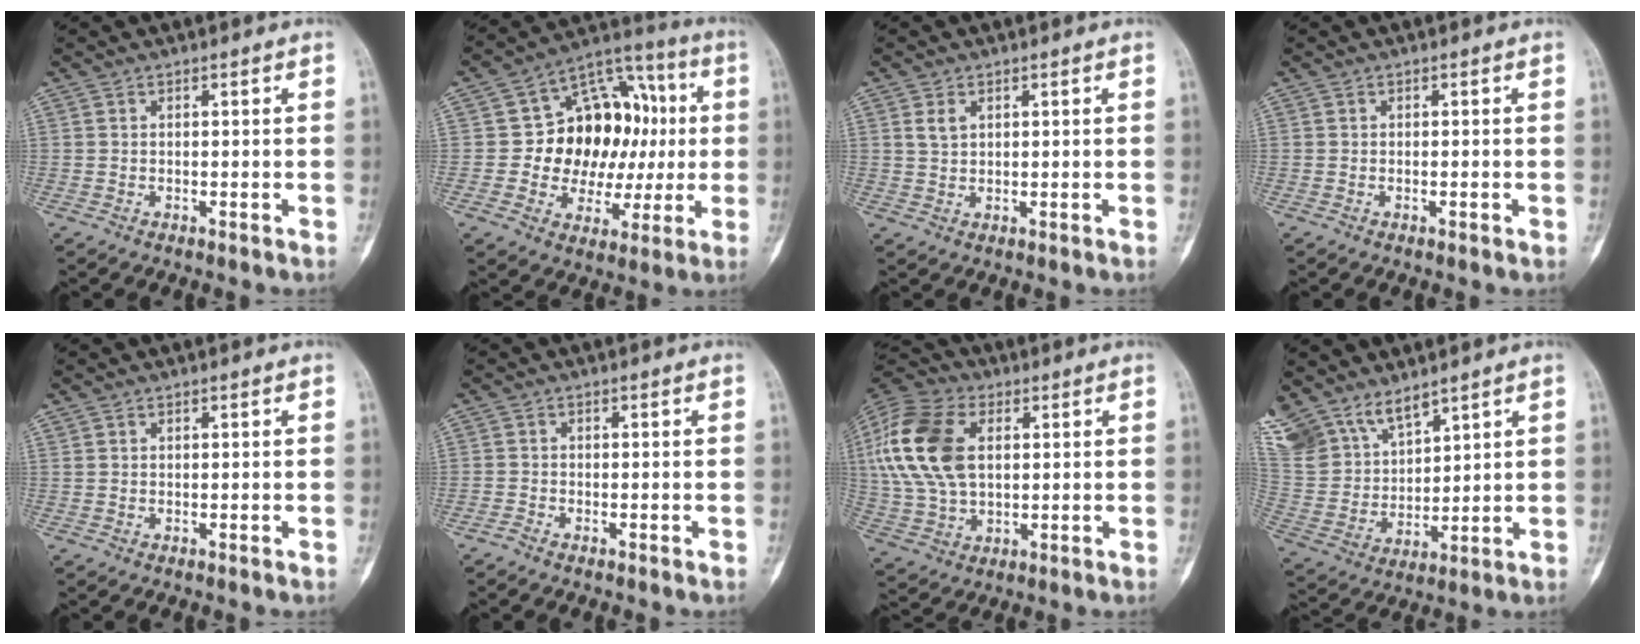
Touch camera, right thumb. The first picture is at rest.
{"total": 19.6, "force": [1.2, 14.6, 13.1], "torque": [-0.121, 0.038, 0.024]}
{"total": 2.5, "force": [1.1, 1.6, 1.5], "torque": [-0.025, -0.001, 0.025]}
{"total": 0.9, "force": [-0.3, 0.3, 0.8], "torque": [-0.008, 0.000, -0.005]}
{"total": 0.0}
{"total": 0.9, "force": [-0.9, 0.2, 0.1], "torque": [-0.007, 0.000, -0.023]}
{"total": 19.4, "force": [3.9, 12.4, 14.4], "torque": [-0.308, 0.006, 0.071]}
{"total": 15.1, "force": [11.4, 7.6, 6.4], "torque": [-0.119, -0.033, 0.244]}